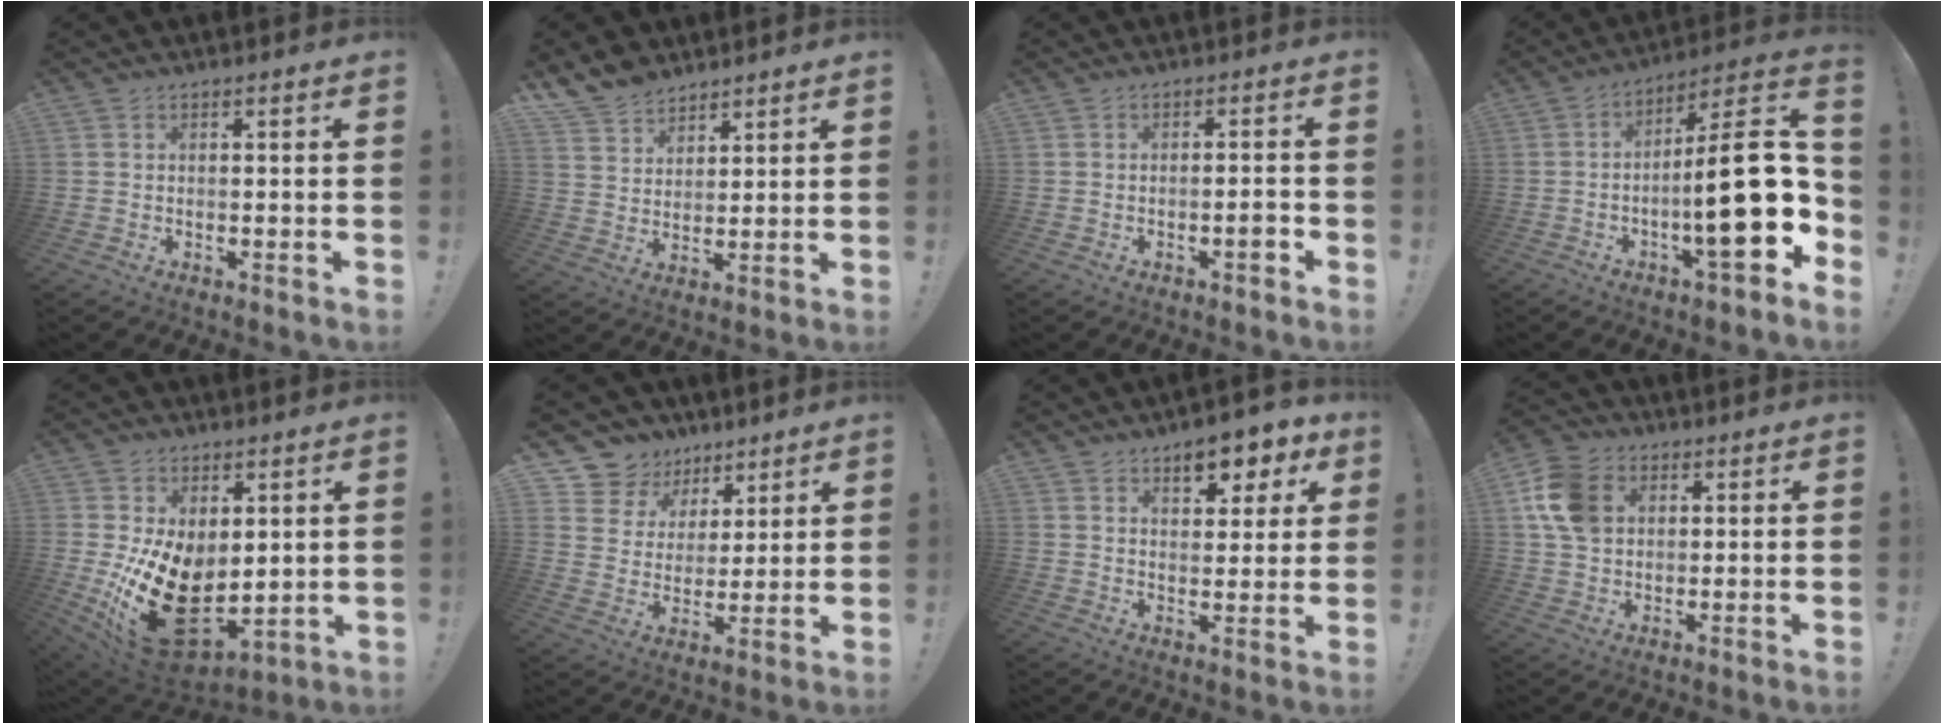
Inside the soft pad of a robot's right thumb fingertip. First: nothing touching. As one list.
[{"total": 8.5, "force": [7.1, 4.3, 1.4], "torque": [-0.036, -0.048, 0.143]}, {"total": 2.9, "force": [-1.6, 0.7, 2.3], "torque": [-0.034, 0.008, -0.026]}, {"total": 22.2, "force": [-3.1, 5.7, 21.2], "torque": [-0.319, 0.008, -0.046]}, {"total": 20.9, "force": [-2.3, 13.8, 15.6], "torque": [-0.283, -0.001, -0.016]}, {"total": 10.4, "force": [6.8, 7.7, 1.9], "torque": [-0.042, -0.054, 0.137]}, {"total": 8.3, "force": [5.2, 4.3, 4.9], "torque": [-0.040, -0.038, 0.087]}, {"total": 12.4, "force": [3.6, 9.5, 7.2], "torque": [-0.138, 0.003, 0.073]}]